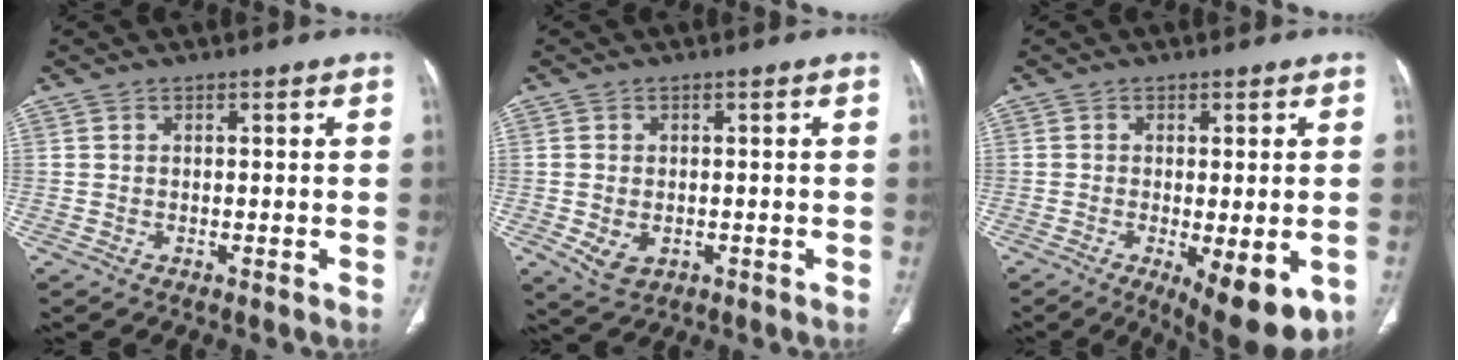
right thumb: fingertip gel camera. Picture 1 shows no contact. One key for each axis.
{"total": 4.2, "fx": -1.0, "fy": 3.0, "fz": 2.8, "tx": -0.048, "ty": -0.001, "tz": -0.004}
{"total": 11.3, "fx": -4.0, "fy": 3.9, "fz": 9.9, "tx": -0.133, "ty": -0.018, "tz": -0.049}